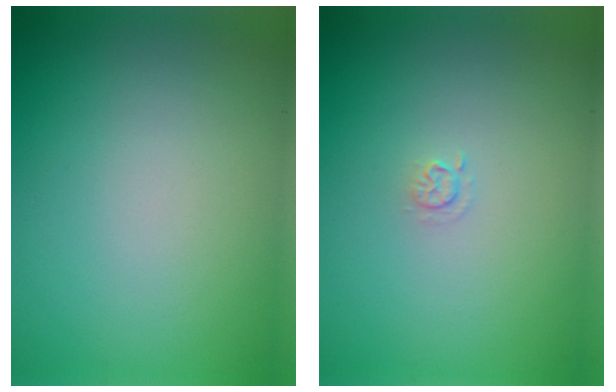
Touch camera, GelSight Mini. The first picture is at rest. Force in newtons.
{"total": 0.7, "press": 0.3, "slide": 0.6}